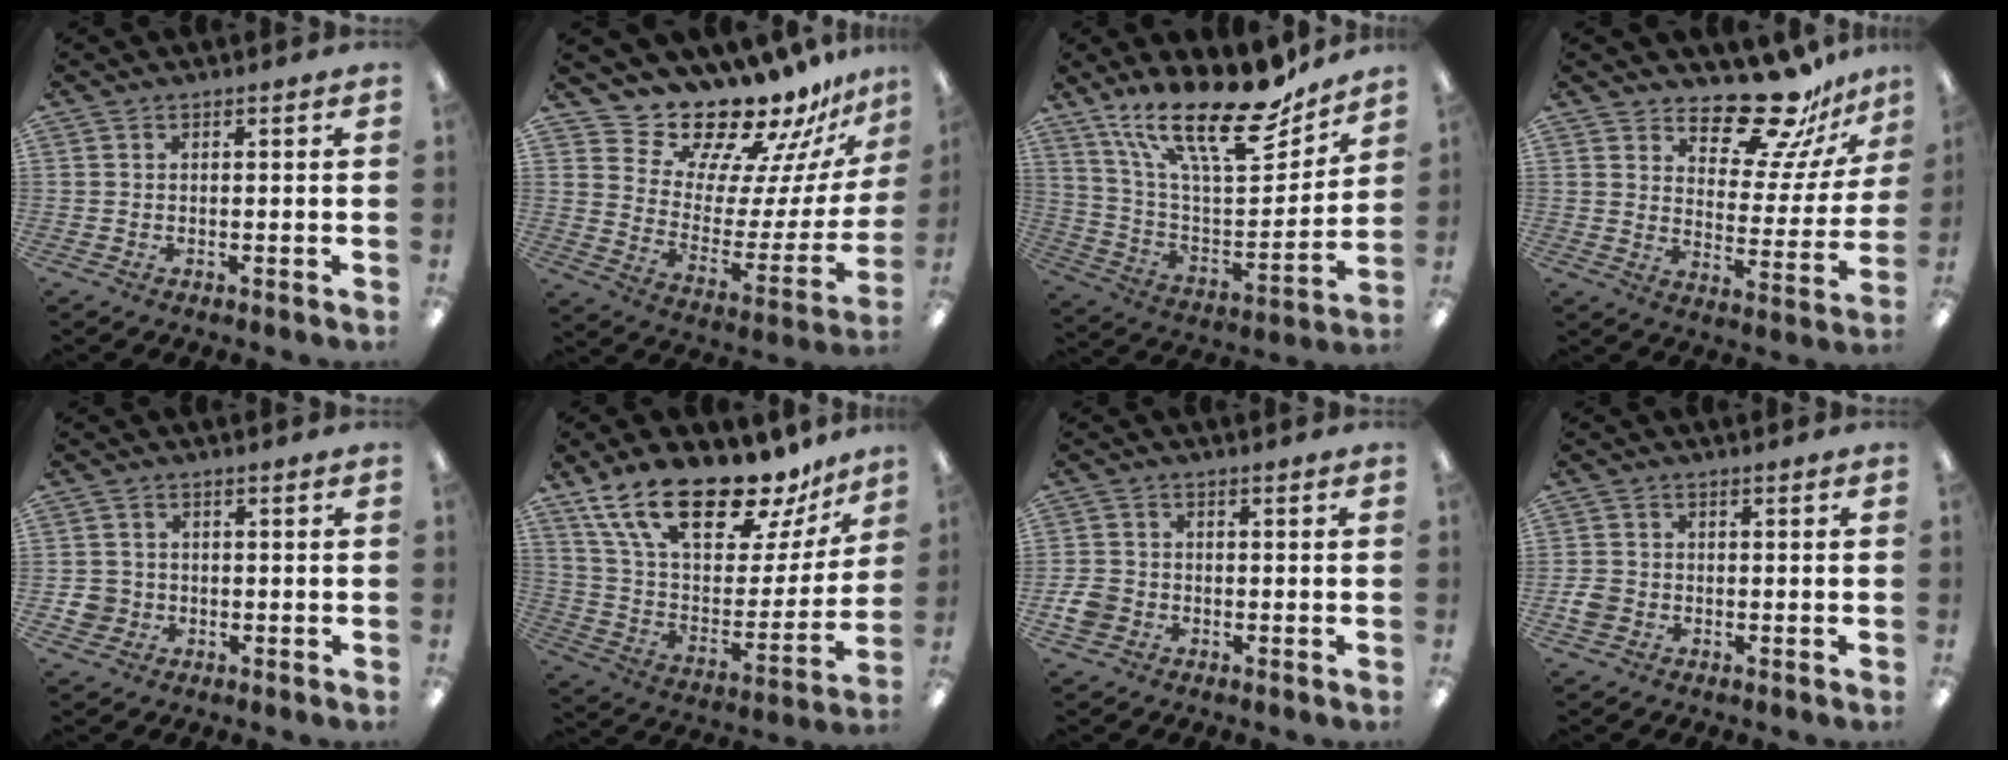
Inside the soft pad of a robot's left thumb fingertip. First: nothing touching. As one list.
[{"total": 15.4, "force": [14.9, 3.7, 1.5], "torque": [-0.035, -0.152, 0.253]}, {"total": 24.5, "force": [17.7, 8.0, 14.9], "torque": [-0.246, -0.111, 0.305]}, {"total": 16.9, "force": [14.0, 6.2, 7.2], "torque": [-0.108, -0.107, 0.242]}, {"total": 4.4, "force": [-0.8, 4.2, 1.1], "torque": [-0.019, 0.005, -0.015]}, {"total": 24.3, "force": [18.0, 8.8, 13.8], "torque": [-0.246, -0.112, 0.315]}, {"total": 4.5, "force": [-1.5, 3.9, 1.8], "torque": [-0.026, 0.007, -0.028]}, {"total": 3.4, "force": [-1.1, 2.9, 1.4], "torque": [-0.020, 0.009, -0.019]}]